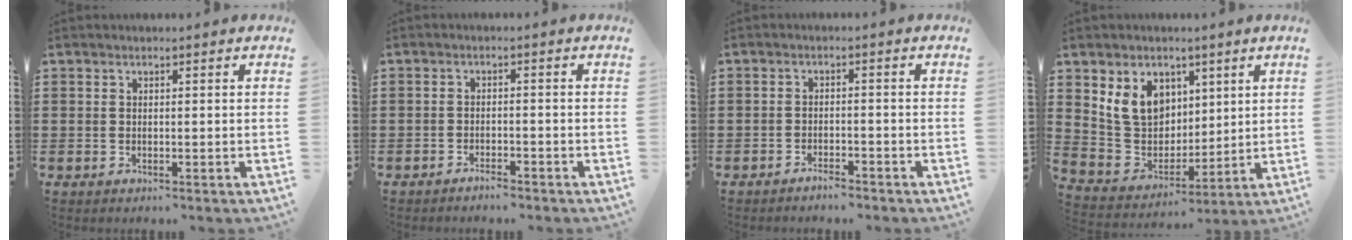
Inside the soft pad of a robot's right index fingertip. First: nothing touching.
{"total": 1.6, "force": [-1.6, 0.2, 0.4], "torque": [-0.012, 0.001, -0.032]}
{"total": 2.0, "force": [-1.9, 0.2, 0.4], "torque": [-0.012, 0.001, -0.039]}
{"total": 9.2, "force": [4.1, 7.5, 3.4], "torque": [-0.101, 0.003, 0.082]}